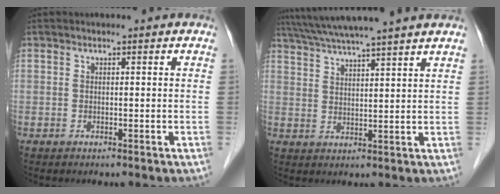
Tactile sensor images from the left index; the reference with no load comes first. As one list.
[{"total": 13.0, "force": [11.3, -1.1, 6.3], "torque": [-0.112, 0.026, 0.165]}]